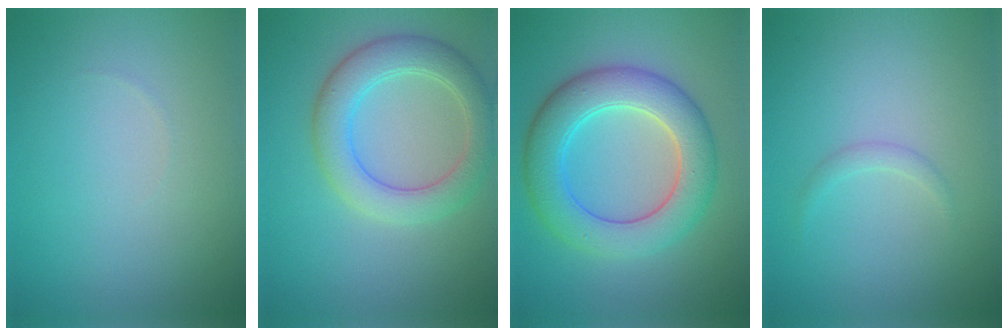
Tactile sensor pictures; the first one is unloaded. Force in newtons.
{"total": 5.1, "press": 5.1, "slide": 0.1}
{"total": 7.3, "press": 7.3, "slide": 0.5}
{"total": 0.8, "press": 0.8, "slide": 0.0}